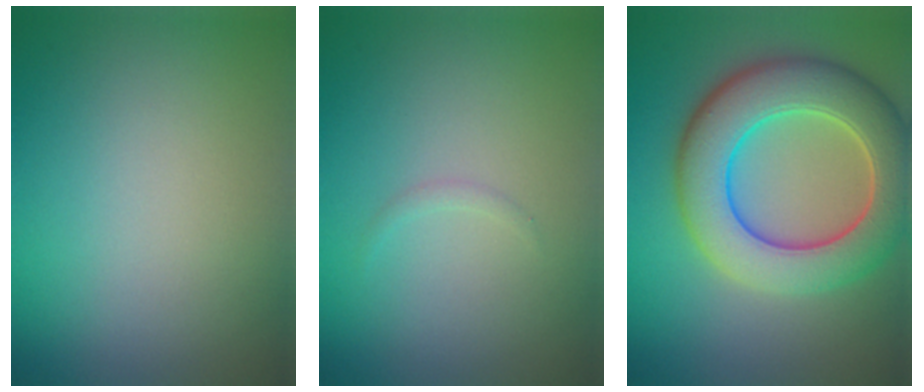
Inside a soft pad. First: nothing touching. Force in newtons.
{"total": 0.5, "press": 0.5, "slide": 0.0}
{"total": 9.5, "press": 9.5, "slide": 0.9}